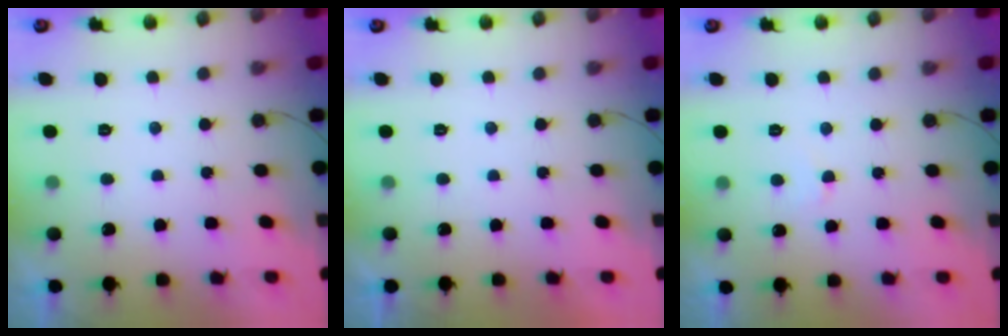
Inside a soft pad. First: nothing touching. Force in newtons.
{"total": 1.9, "press": 1.9, "slide": 0.1}
{"total": 2.9, "press": 2.9, "slide": 0.3}